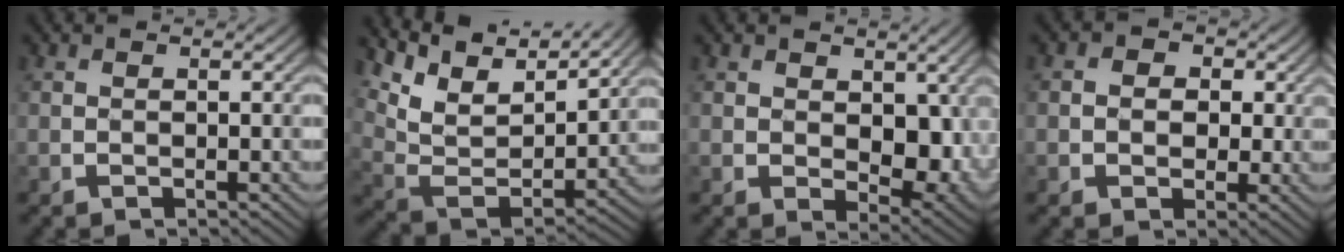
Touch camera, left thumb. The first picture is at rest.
{"total": 11.5, "force": [7.8, 5.3, 6.7], "torque": [-0.178, 0.029, 0.133]}
{"total": 8.9, "force": [0.8, 5.8, 6.7], "torque": [-0.130, -0.017, 0.020]}
{"total": 6.4, "force": [1.0, 5.4, 3.3], "torque": [-0.077, 0.009, 0.007]}